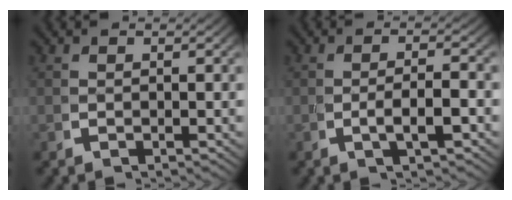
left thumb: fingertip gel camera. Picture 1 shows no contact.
{"total": 2.9, "force": [-0.6, 1.0, 2.7], "torque": [-0.055, -0.003, -0.008]}